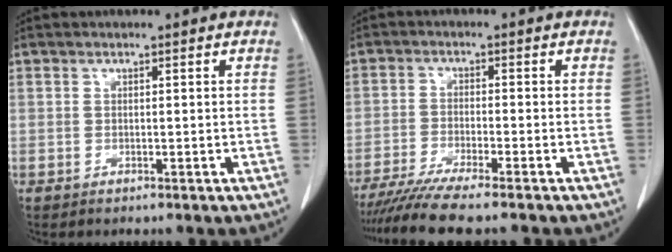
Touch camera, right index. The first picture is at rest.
{"total": 8.1, "force": [-7.0, -0.9, 4.1], "torque": [-0.058, -0.022, -0.115]}